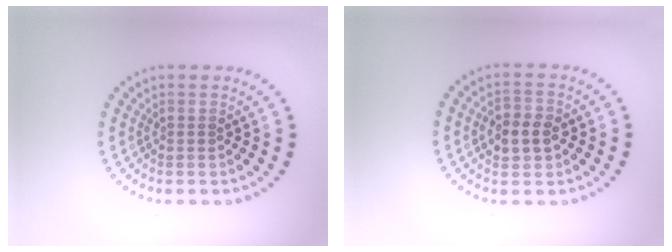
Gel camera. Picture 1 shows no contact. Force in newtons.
{"total": 2.9, "press": 2.8, "slide": 0.2}